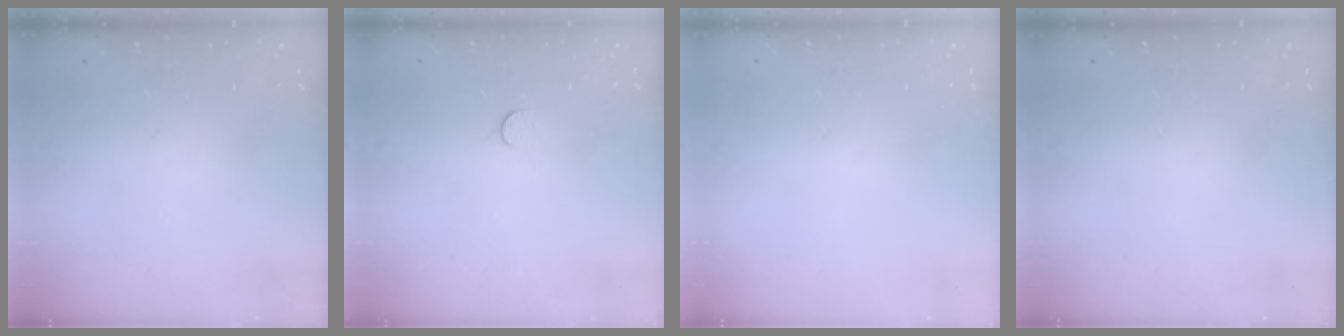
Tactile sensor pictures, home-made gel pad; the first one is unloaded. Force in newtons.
{"total": 3.9, "press": 3.9, "slide": 0.5}
{"total": 0.8, "press": 0.8, "slide": 0.1}
{"total": 0.0}